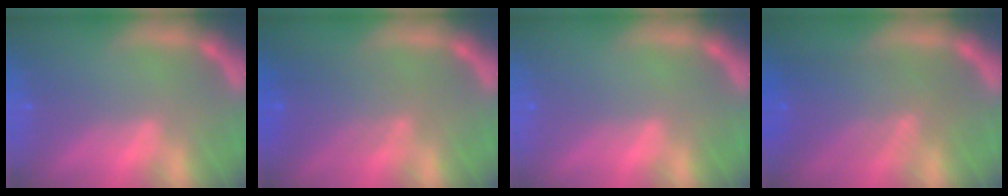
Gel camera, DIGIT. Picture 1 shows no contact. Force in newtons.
{"total": 4.6}
{"total": 0.0}
{"total": 6.6}